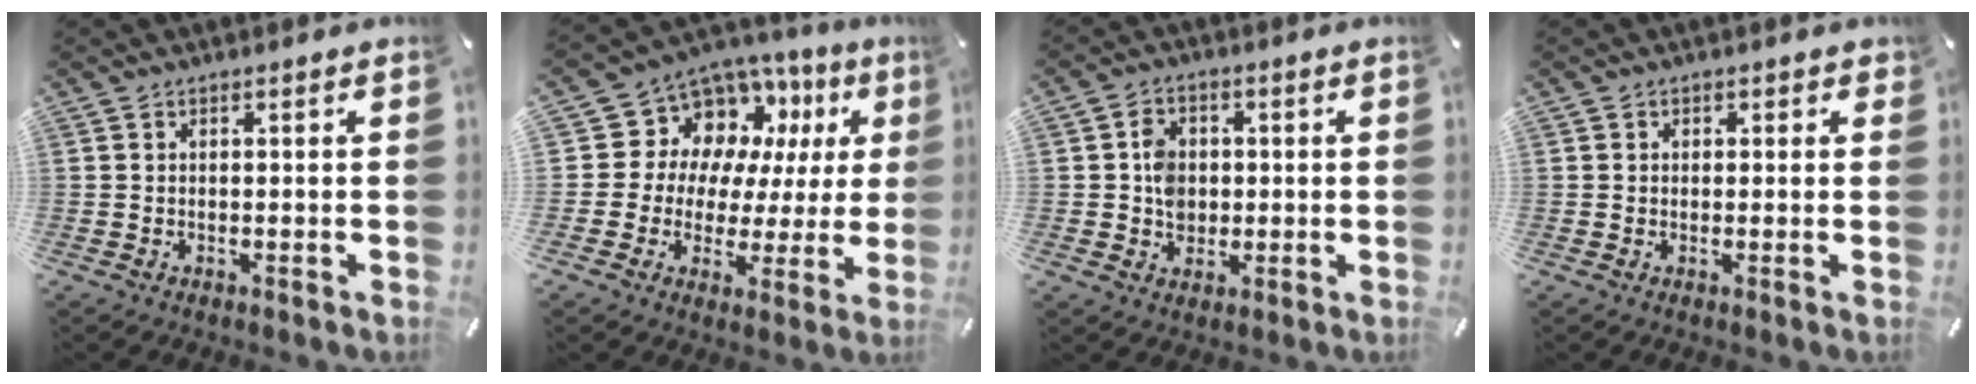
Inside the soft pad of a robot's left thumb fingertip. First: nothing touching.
{"total": 10.0, "force": [4.8, 8.5, 2.3], "torque": [-0.055, -0.052, 0.098]}
{"total": 6.0, "force": [0.0, 5.3, 2.8], "torque": [-0.043, 0.008, -0.001]}
{"total": 1.3, "force": [0.2, 1.3, 0.2], "torque": [0.004, 0.004, -0.002]}